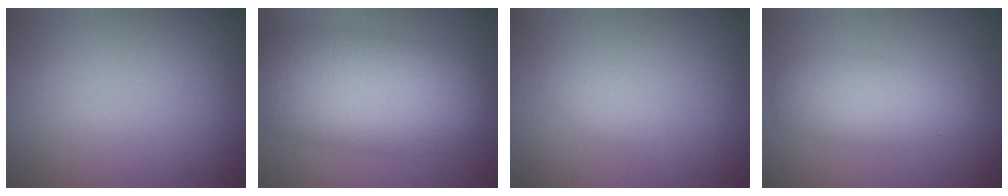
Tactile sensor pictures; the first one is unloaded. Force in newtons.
{"total": 10.7, "press": 10.7, "slide": 0.5}
{"total": 1.3, "press": 1.3, "slide": 0.1}
{"total": 3.9, "press": 3.9, "slide": 0.1}